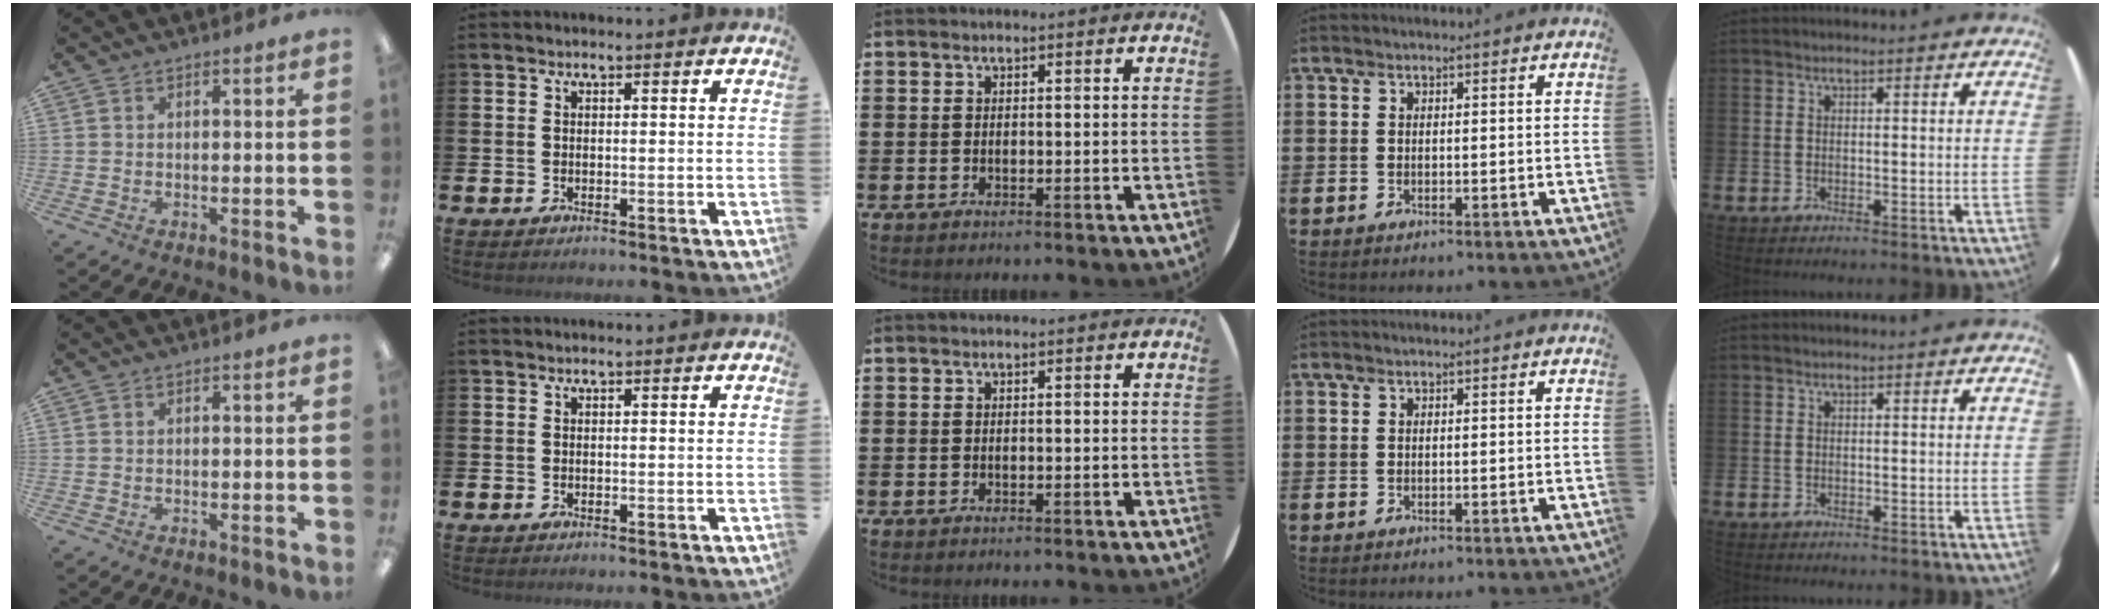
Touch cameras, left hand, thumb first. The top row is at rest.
{}